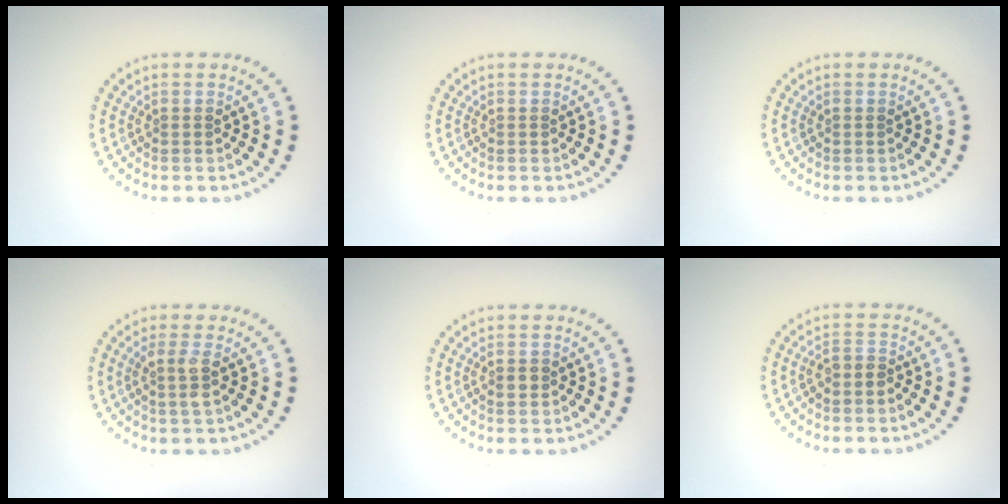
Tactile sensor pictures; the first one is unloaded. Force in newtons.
{"total": 0.0}
{"total": 0.0}
{"total": 1.7, "press": 1.4, "slide": 1.0}
{"total": 1.2, "press": 1.2, "slide": 0.1}
{"total": 1.1, "press": 0.8, "slide": 0.8}